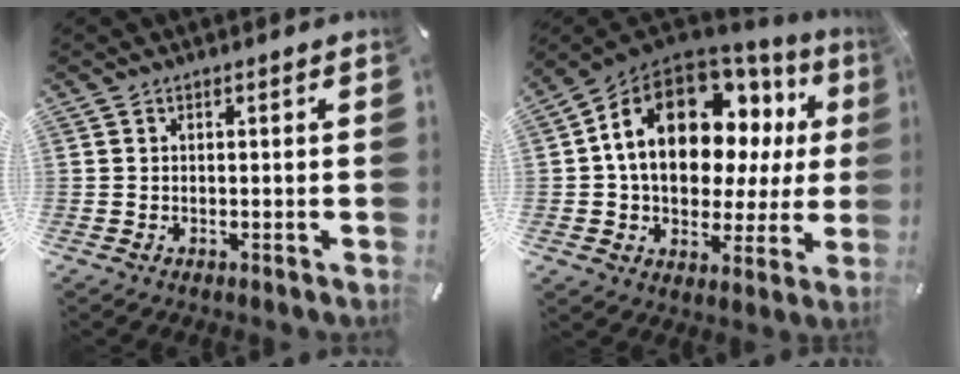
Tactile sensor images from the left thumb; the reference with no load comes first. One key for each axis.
{"total": 19.2, "fx": 5.8, "fy": 12.7, "fz": 13.1, "tx": -0.227, "ty": -0.036, "tz": 0.093}